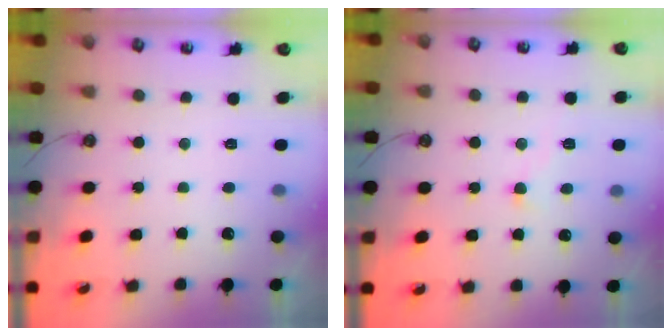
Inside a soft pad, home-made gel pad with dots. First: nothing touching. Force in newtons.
{"total": 1.2, "press": 1.0, "slide": 0.7}